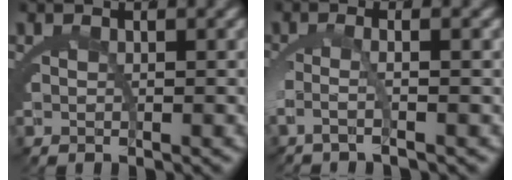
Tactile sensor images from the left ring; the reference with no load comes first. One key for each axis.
{"total": 2.7, "fx": -0.9, "fy": 0.1, "fz": 2.5, "tx": -0.058, "ty": -0.007, "tz": -0.012}